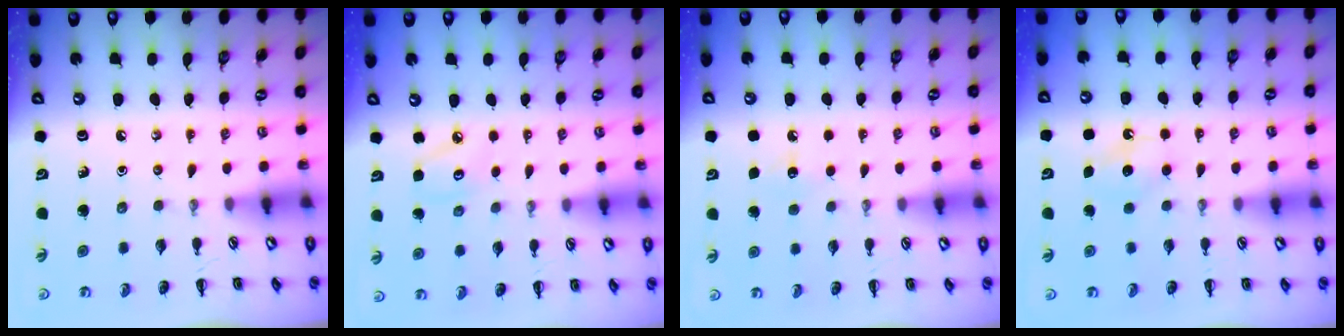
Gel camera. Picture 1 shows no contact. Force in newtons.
{"total": 3.9, "press": 3.7, "slide": 0.9}
{"total": 5.9, "press": 5.8, "slide": 1.4}
{"total": 6.7, "press": 6.5, "slide": 1.6}